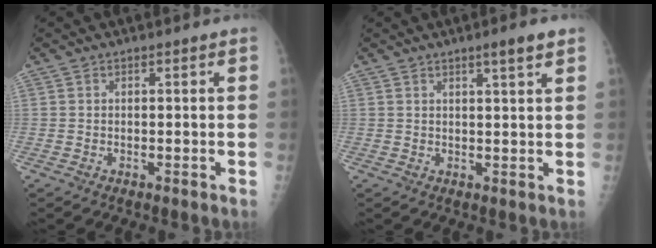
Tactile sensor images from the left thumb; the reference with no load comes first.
{"total": 3.6, "force": [2.4, 0.1, 2.7], "torque": [-0.042, -0.014, 0.036]}